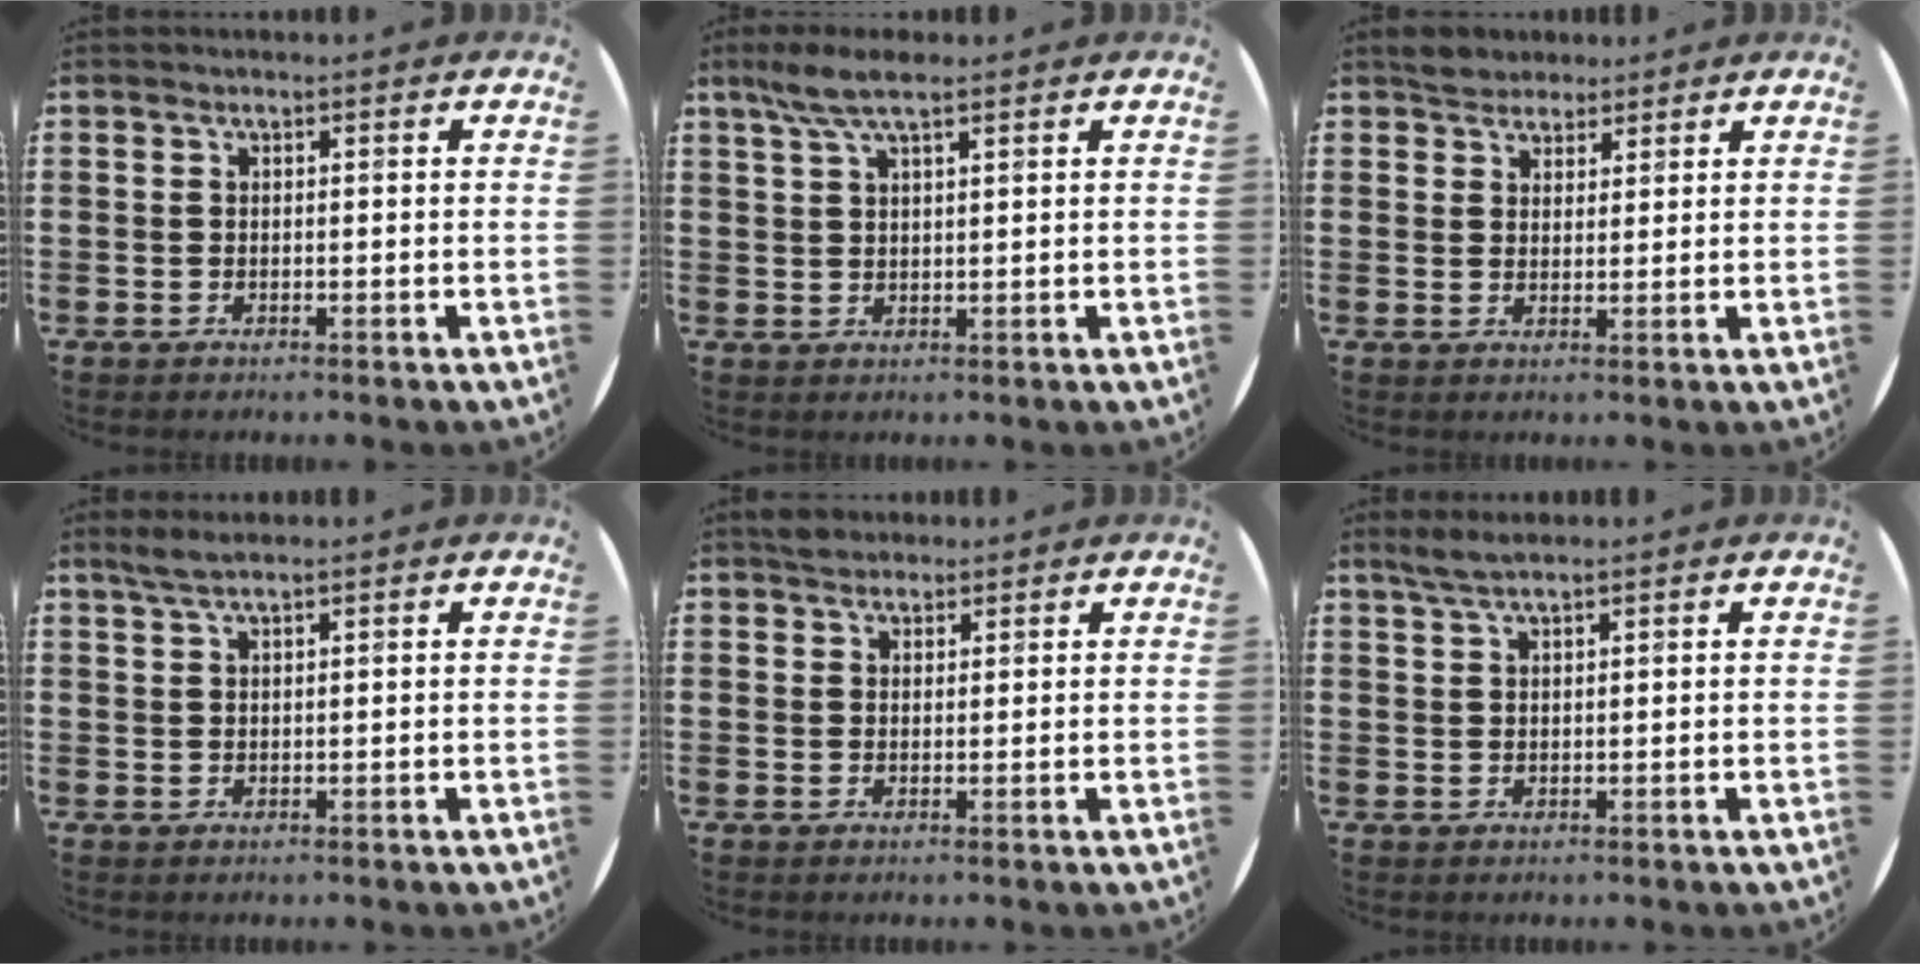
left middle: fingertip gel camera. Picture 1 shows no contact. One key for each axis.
{"total": 4.7, "fx": 3.3, "fy": 1.0, "fz": 3.3, "tx": -0.070, "ty": 0.004, "tz": 0.057}
{"total": 3.1, "fx": 2.8, "fy": 1.2, "fz": -0.2, "tx": 0.004, "ty": 0.001, "tz": 0.053}
{"total": 2.1, "fx": 1.7, "fy": 0.2, "fz": 1.2, "tx": -0.024, "ty": 0.004, "tz": 0.030}
{"total": 1.9, "fx": 1.8, "fy": 0.8, "fz": -0.1, "tx": 0.007, "ty": 0.004, "tz": 0.033}
{"total": 2.4, "fx": 2.0, "fy": 0.3, "fz": 1.4, "tx": -0.028, "ty": 0.004, "tz": 0.035}